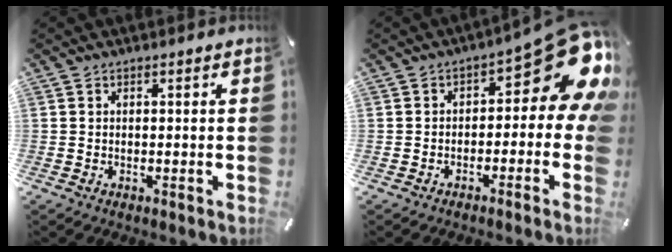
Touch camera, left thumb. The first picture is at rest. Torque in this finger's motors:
{"motor_torque": [2.33, 2.67, 0.52, -0.02, 0.06]}